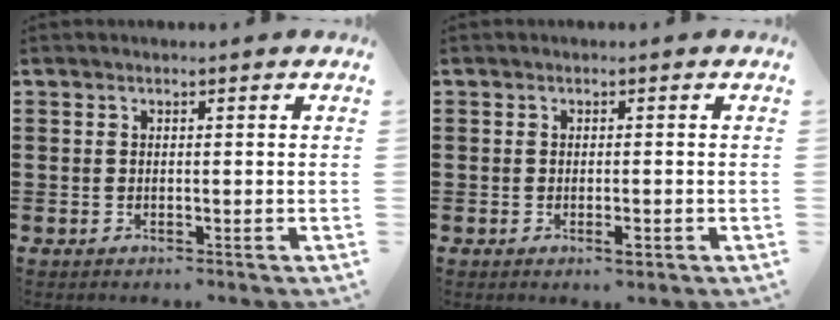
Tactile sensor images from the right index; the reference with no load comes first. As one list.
[{"total": 1.6, "force": [-0.6, 0.4, 1.4], "torque": [-0.025, -0.003, -0.010]}]